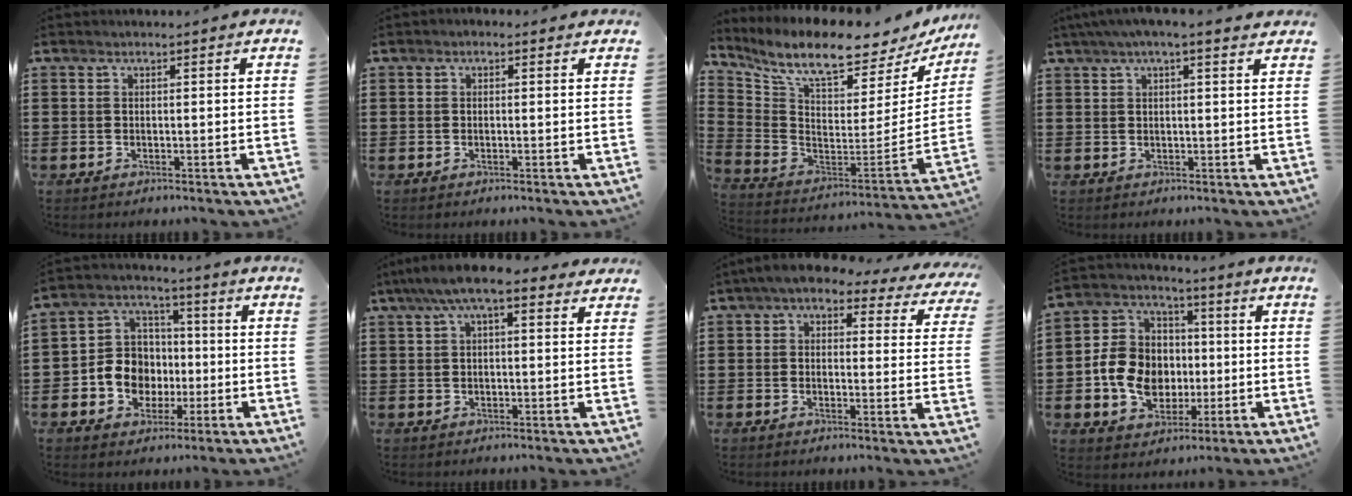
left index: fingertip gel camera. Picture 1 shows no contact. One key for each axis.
{"total": 0.6, "fx": -0.2, "fy": 0.4, "fz": 0.3, "tx": -0.007, "ty": 0.002, "tz": -0.004}
{"total": 9.1, "fx": 7.7, "fy": 1.3, "fz": 4.7, "tx": -0.119, "ty": -0.070, "tz": 0.129}
{"total": 3.1, "fx": 2.1, "fy": 0.3, "fz": 2.3, "tx": -0.051, "ty": 0.005, "tz": 0.037}
{"total": 8.5, "fx": -1.5, "fy": 7.8, "fz": 3.0, "tx": -0.090, "ty": 0.010, "tz": -0.026}
{"total": 6.9, "fx": 4.0, "fy": 1.8, "fz": 5.3, "tx": -0.109, "ty": 0.007, "tz": 0.069}
{"total": 4.9, "fx": 3.9, "fy": 1.4, "fz": 2.6, "tx": -0.066, "ty": -0.013, "tz": 0.066}
{"total": 10.2, "fx": -1.3, "fy": 8.8, "fz": 4.9, "tx": -0.127, "ty": 0.024, "tz": -0.021}